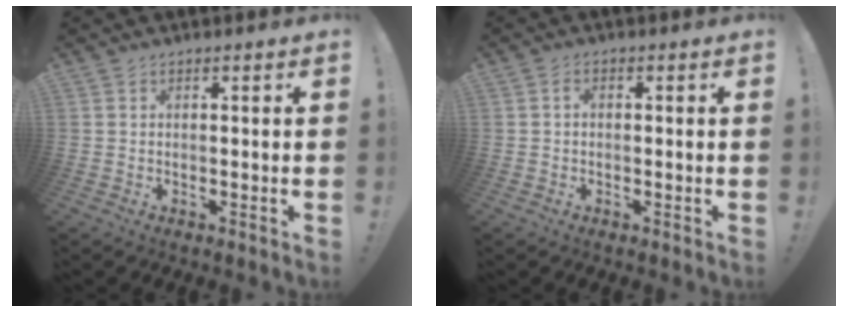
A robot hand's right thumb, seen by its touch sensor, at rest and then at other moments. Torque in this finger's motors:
{"motor_torque": [-0.08, -0.08, -0.05, -0.10, 0.00]}